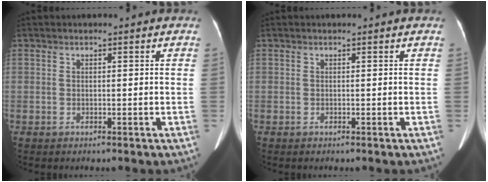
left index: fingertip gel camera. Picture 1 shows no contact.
{"total": 0.0}